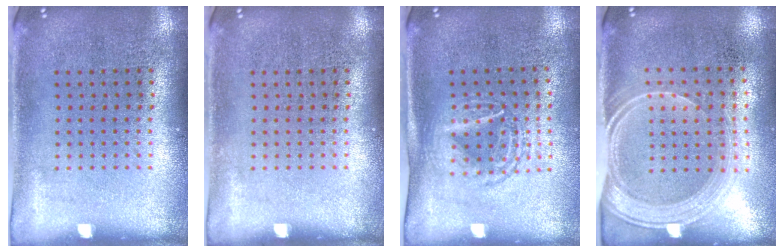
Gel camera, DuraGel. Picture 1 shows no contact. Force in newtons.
{"total": 0.0}
{"total": 1.6, "press": 1.3, "slide": 0.9}
{"total": 2.0, "press": 1.7, "slide": 1.1}